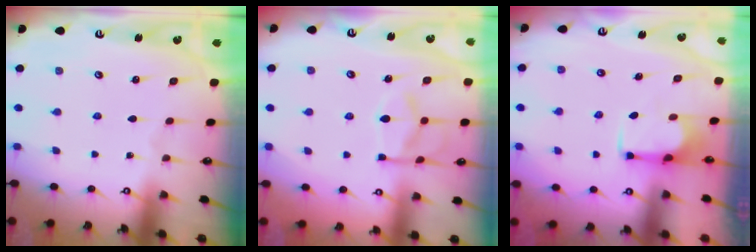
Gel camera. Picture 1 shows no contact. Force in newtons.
{"total": 8.2, "press": 8.1, "slide": 1.3}
{"total": 2.8, "press": 2.6, "slide": 1.0}